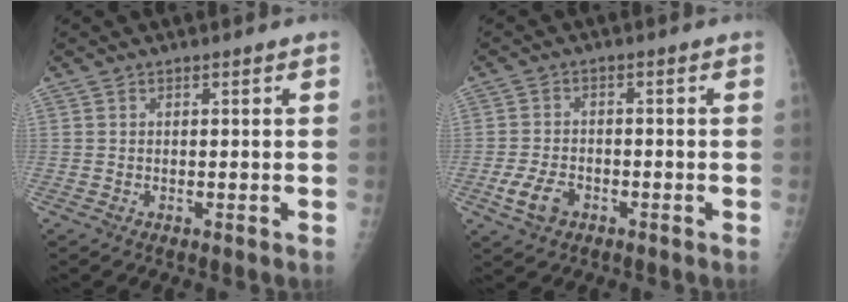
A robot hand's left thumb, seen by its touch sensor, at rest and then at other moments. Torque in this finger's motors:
{"motor_torque": [-0.50, 0.52, 0.42, 0.20, 0.04]}